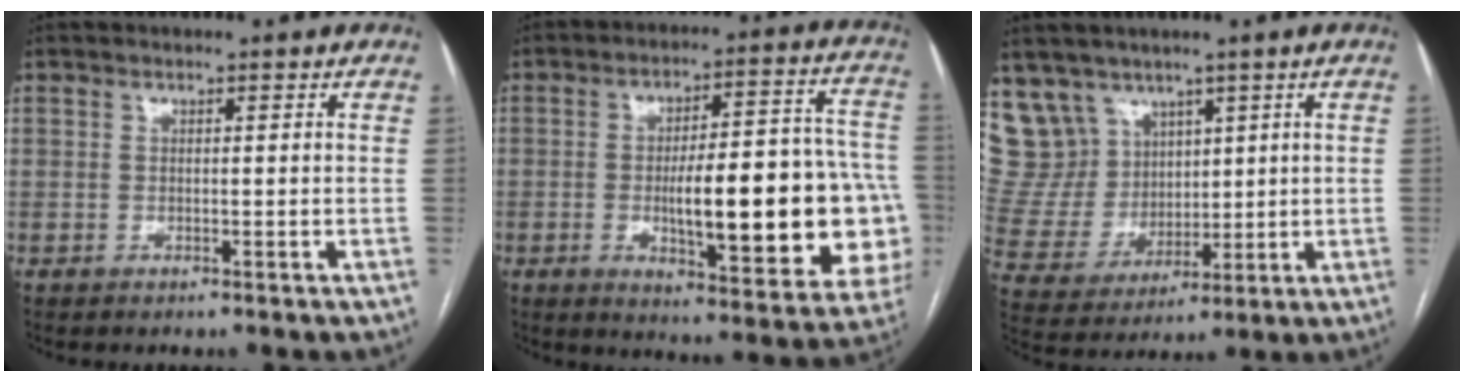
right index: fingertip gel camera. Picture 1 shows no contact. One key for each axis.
{"total": 23.5, "fx": -3.7, "fy": 5.8, "fz": 22.5, "tx": -0.239, "ty": 0.026, "tz": -0.033}
{"total": 10.7, "fx": 7.3, "fy": 7.8, "fz": 0.8, "tx": -0.034, "ty": 0.037, "tz": 0.165}